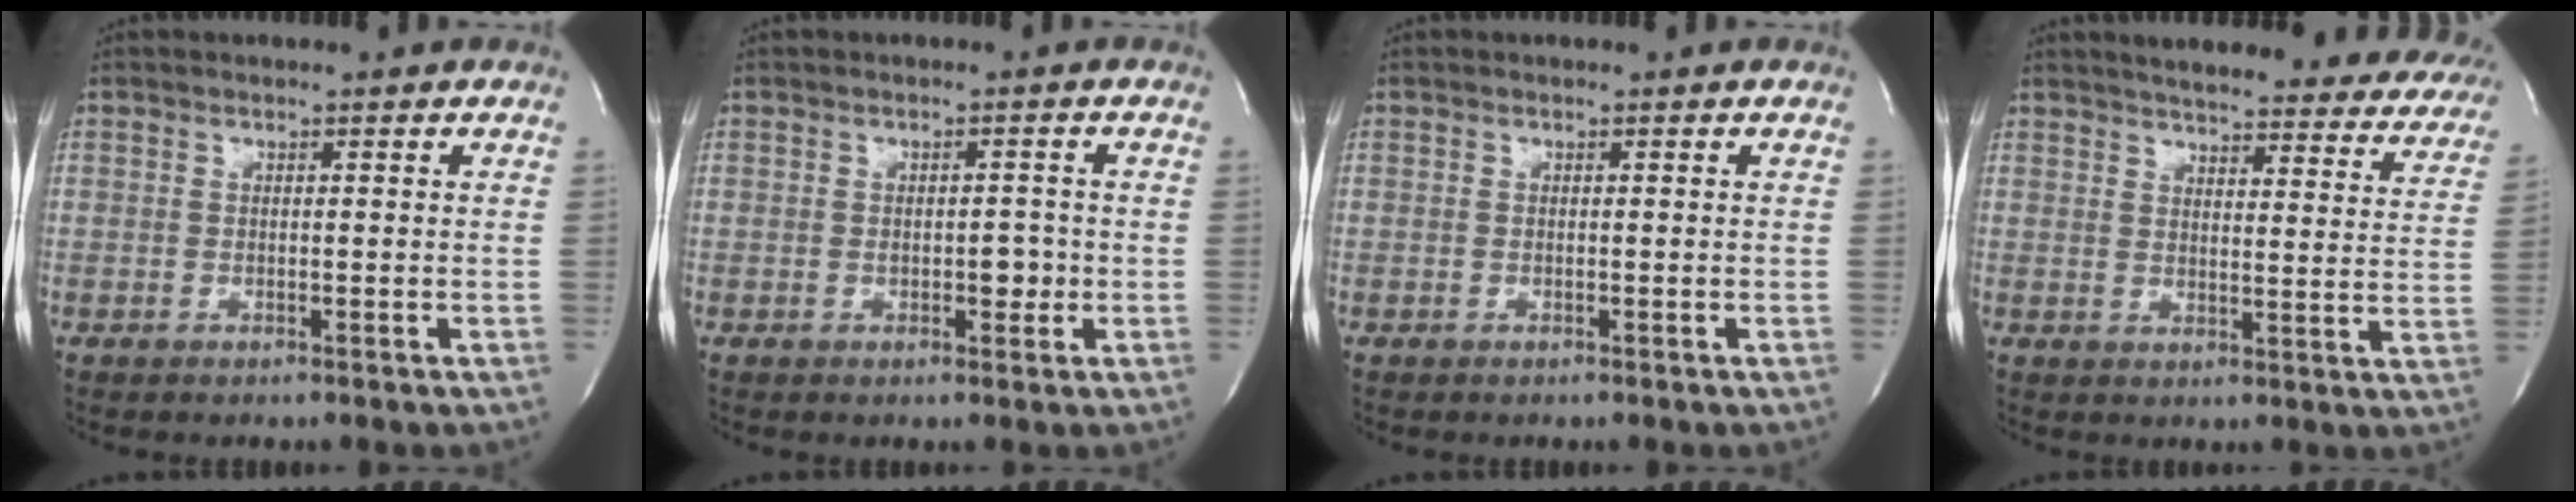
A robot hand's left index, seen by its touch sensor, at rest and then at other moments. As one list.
[{"total": 2.5, "force": [-0.4, 1.4, 2.1], "torque": [-0.027, 0.002, -0.002]}, {"total": 0.0}, {"total": 27.0, "force": [24.5, 6.0, 9.9], "torque": [-0.133, -0.057, 0.272]}]